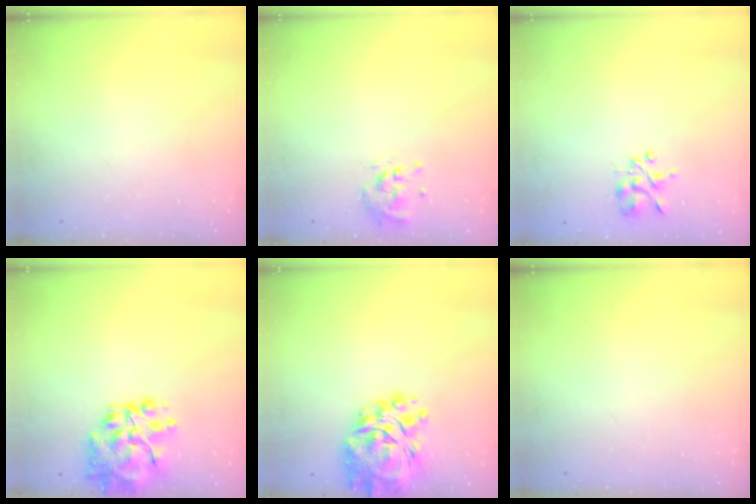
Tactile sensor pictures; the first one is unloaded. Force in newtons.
{"total": 0.6, "press": 0.5, "slide": 0.2}
{"total": 3.4, "press": 3.2, "slide": 1.0}
{"total": 13.6, "press": 13.1, "slide": 3.9}
{"total": 14.4, "press": 13.6, "slide": 4.9}
{"total": 0.0}